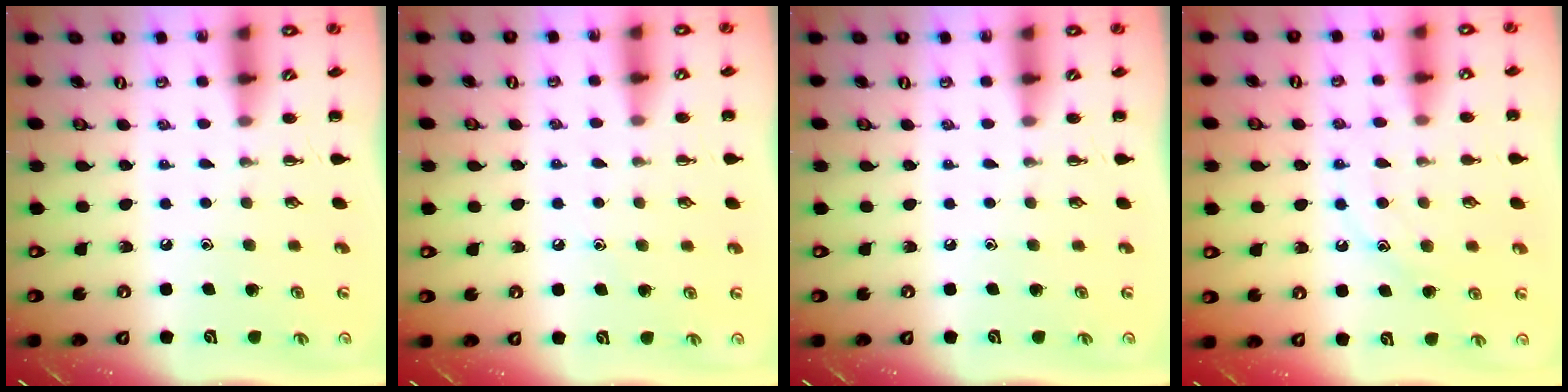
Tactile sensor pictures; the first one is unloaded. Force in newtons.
{"total": 6.5, "press": 6.2, "slide": 2.1}
{"total": 0.0}
{"total": 11.5, "press": 11.4, "slide": 1.1}